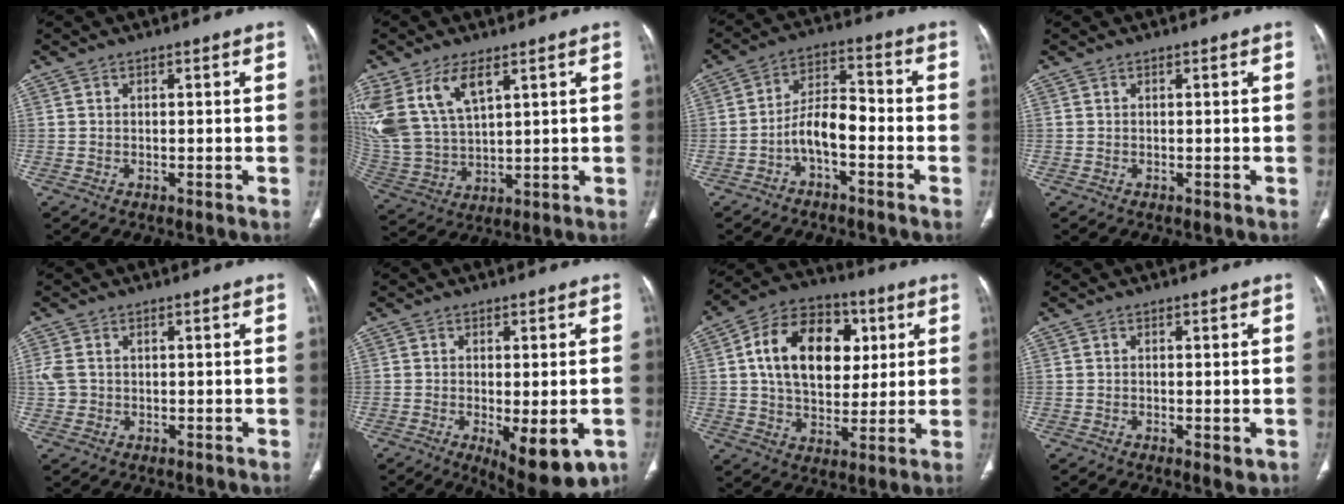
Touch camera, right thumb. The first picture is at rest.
{"total": 14.2, "force": [7.1, 7.0, 10.1], "torque": [-0.212, -0.019, 0.157]}
{"total": 7.4, "force": [-3.0, 3.4, 5.9], "torque": [-0.100, 0.043, -0.058]}
{"total": 0.0}
{"total": 2.8, "force": [0.4, 2.2, 1.6], "torque": [-0.040, 0.002, 0.014]}
{"total": 10.2, "force": [-3.8, 3.9, 8.6], "torque": [-0.108, -0.012, -0.047]}
{"total": 19.2, "force": [4.4, 13.0, 13.4], "torque": [-0.196, 0.005, 0.073]}
{"total": 2.0, "force": [-0.5, 0.8, 1.7], "torque": [-0.026, -0.006, -0.005]}